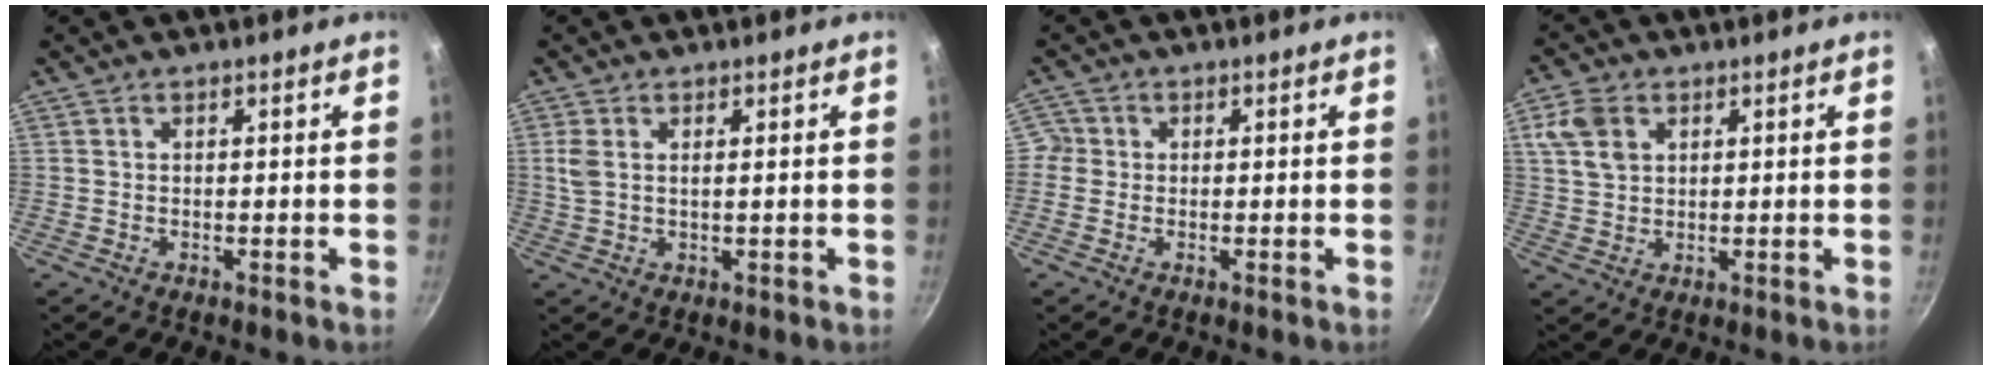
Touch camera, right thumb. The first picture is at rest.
{"total": 3.3, "force": [0.9, 1.5, 2.7], "torque": [-0.063, 0.001, 0.019]}
{"total": 2.3, "force": [-0.4, 2.2, 0.3], "torque": [0.012, 0.006, -0.015]}
{"total": 6.5, "force": [2.3, 4.8, 3.7], "torque": [-0.059, 0.001, 0.044]}